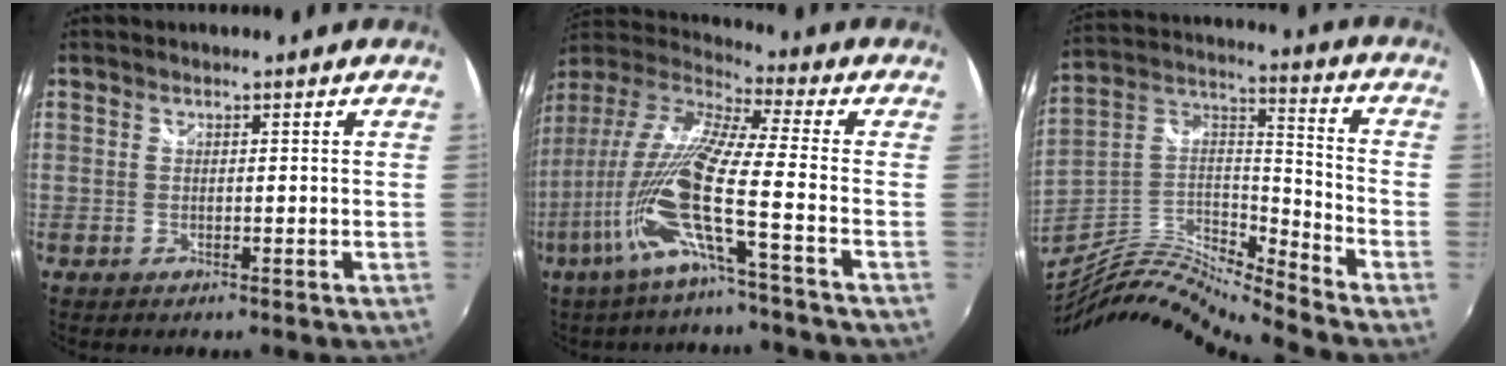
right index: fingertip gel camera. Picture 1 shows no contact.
{"total": 17.0, "force": [-6.3, 0.3, 15.8], "torque": [-0.294, -0.029, -0.132]}
{"total": 15.9, "force": [-14.4, -0.4, 6.7], "torque": [-0.128, 0.001, -0.281]}